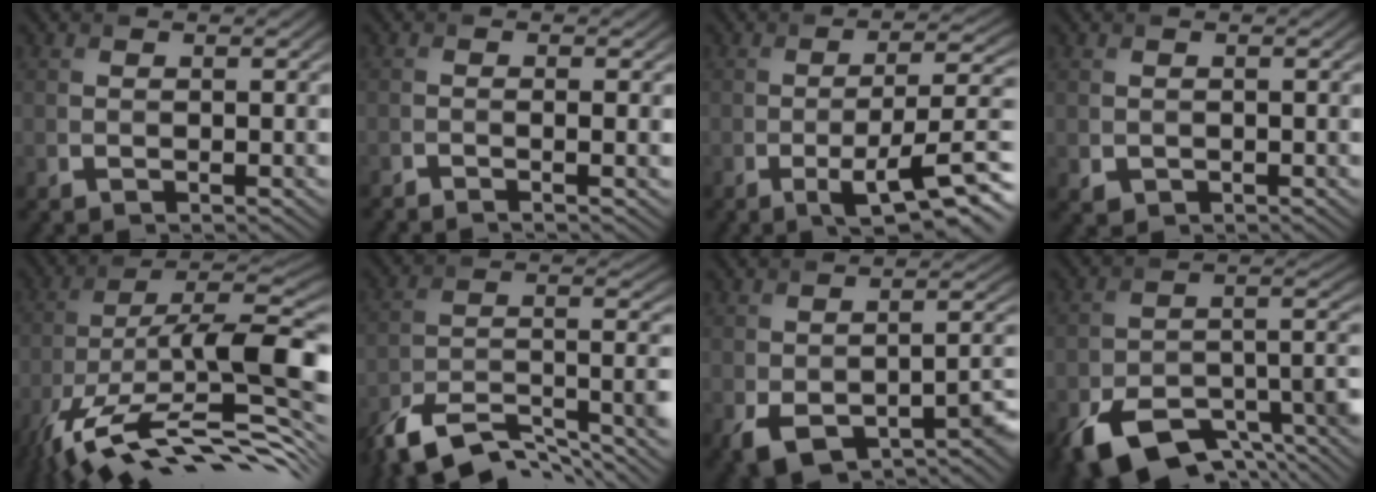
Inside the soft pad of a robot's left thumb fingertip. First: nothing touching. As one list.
[{"total": 1.5, "force": [-0.8, 0.2, 1.3], "torque": [-0.015, 0.002, -0.020]}, {"total": 9.5, "force": [-3.7, 2.4, 8.4], "torque": [-0.137, -0.007, -0.054]}, {"total": 0.9, "force": [-0.1, 0.8, 0.3], "torque": [-0.009, -0.008, 0.001]}, {"total": 17.0, "force": [-7.4, 4.9, 14.5], "torque": [-0.250, 0.015, -0.143]}, {"total": 13.3, "force": [-10.1, 4.2, 7.5], "torque": [-0.146, -0.008, -0.182]}, {"total": 9.3, "force": [-4.8, 4.7, 6.4], "torque": [-0.099, -0.033, -0.064]}, {"total": 13.7, "force": [-8.5, 6.9, 8.3], "torque": [-0.153, -0.035, -0.130]}]